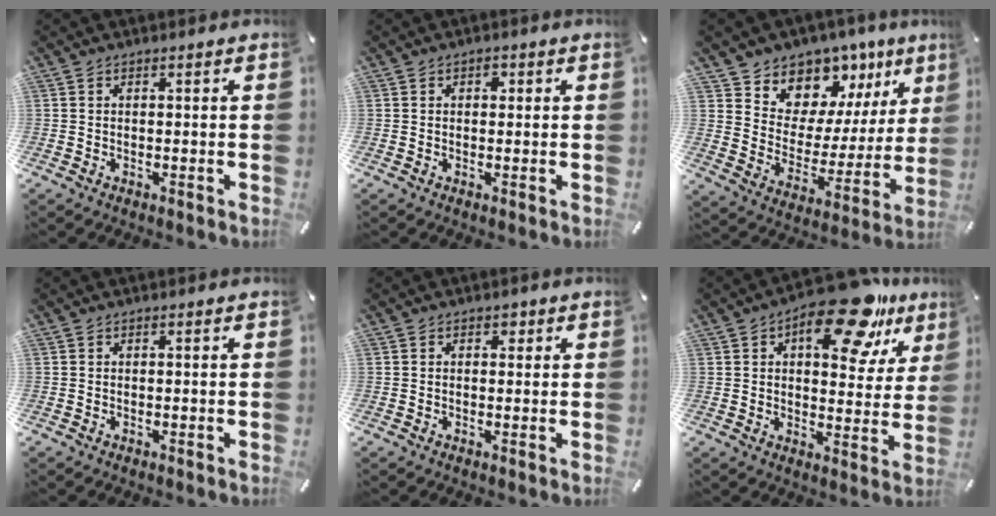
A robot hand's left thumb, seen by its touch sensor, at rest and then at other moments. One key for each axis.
{"total": 1.2, "fx": 0.4, "fy": 1.0, "fz": 0.5, "tx": -0.004, "ty": 0.004, "tz": 0.005}
{"total": 9.7, "fx": 7.4, "fy": 6.1, "fz": -1.4, "tx": 0.014, "ty": -0.103, "tz": 0.134}
{"total": 0.0}
{"total": 1.3, "fx": 0.5, "fy": 1.1, "fz": 0.4, "tx": 0.006, "ty": 0.001, "tz": 0.004}
{"total": 17.8, "fx": 10.5, "fy": 8.3, "fz": 11.7, "tx": -0.146, "ty": -0.059, "tz": 0.167}